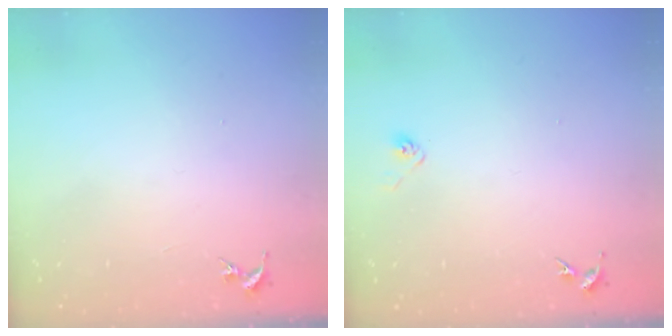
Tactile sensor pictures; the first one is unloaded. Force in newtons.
{"total": 2.8, "press": 2.6, "slide": 1.1}